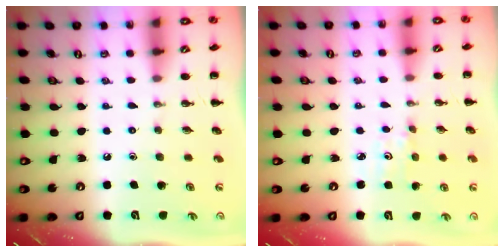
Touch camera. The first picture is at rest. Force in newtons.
{"total": 2.7, "press": 2.6, "slide": 0.8}